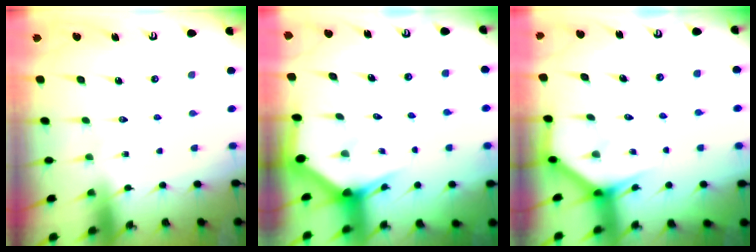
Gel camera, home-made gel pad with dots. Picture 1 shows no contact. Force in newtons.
{"total": 2.9, "press": 2.9, "slide": 0.0}
{"total": 3.9, "press": 3.9, "slide": 0.3}